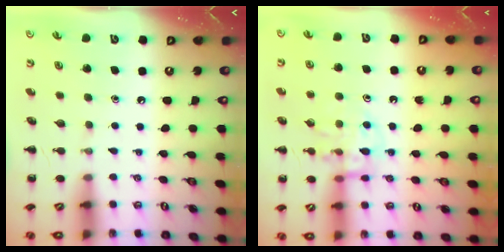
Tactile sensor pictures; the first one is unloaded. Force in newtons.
{"total": 11.1, "press": 11.0, "slide": 1.3}